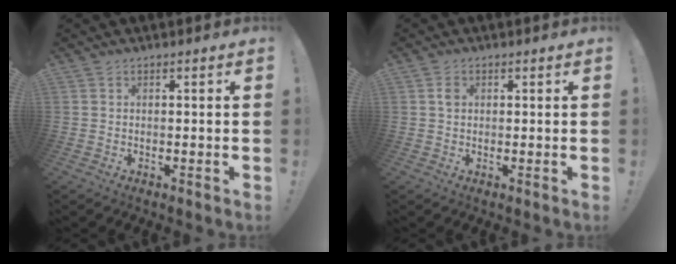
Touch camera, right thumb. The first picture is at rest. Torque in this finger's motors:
{"motor_torque": [0.12, 0.03, 0.27, -0.03, 0.00]}